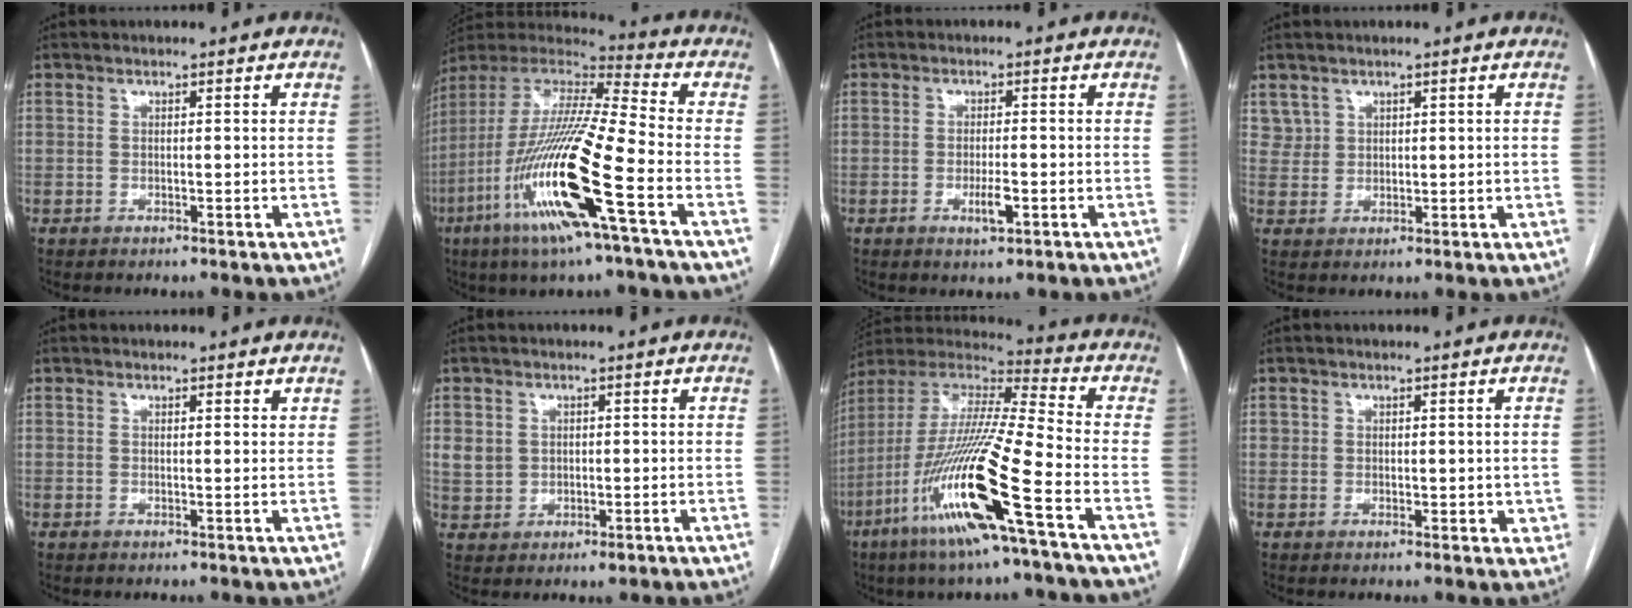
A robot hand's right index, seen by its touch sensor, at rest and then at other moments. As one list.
[{"total": 21.9, "force": [-8.3, 1.1, 20.3], "torque": [-0.439, -0.037, -0.164]}, {"total": 3.2, "force": [-1.1, 0.7, 2.9], "torque": [-0.054, -0.002, -0.017]}, {"total": 2.8, "force": [1.8, 2.2, 0.1], "torque": [0.008, 0.005, 0.034]}, {"total": 1.3, "force": [1.2, 0.3, 0.5], "torque": [-0.009, 0.001, 0.012]}, {"total": 5.0, "force": [0.8, 4.5, 2.0], "torque": [-0.041, 0.005, 0.027]}, {"total": 20.9, "force": [-8.9, 0.2, 18.9], "torque": [-0.416, -0.040, -0.181]}, {"total": 3.0, "force": [0.5, 2.4, 1.7], "torque": [-0.011, -0.001, 0.011]}]